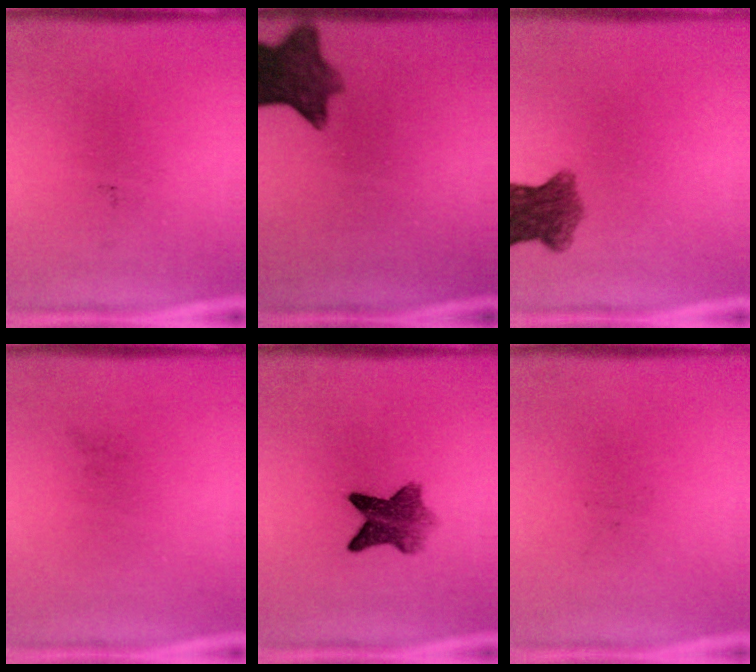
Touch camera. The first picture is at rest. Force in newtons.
{"total": 9.2}
{"total": 6.7}
{"total": 0.0}
{"total": 6.4}
{"total": 0.0}